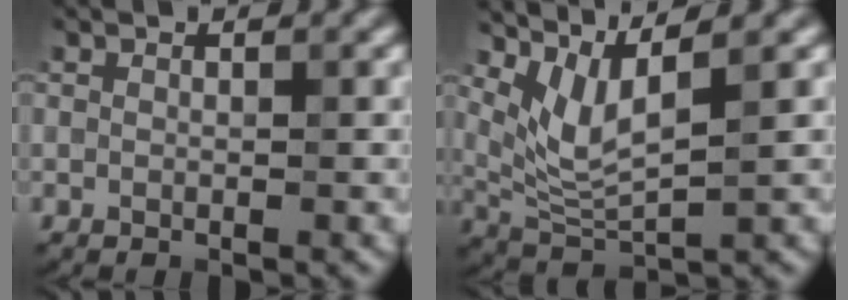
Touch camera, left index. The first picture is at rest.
{"total": 4.2, "force": [2.4, 1.0, 3.3], "torque": [-0.081, -0.007, 0.060]}